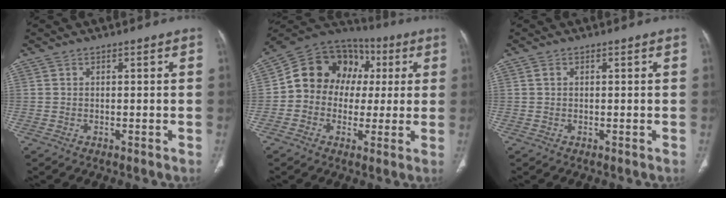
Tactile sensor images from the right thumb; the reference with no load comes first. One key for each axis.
{"total": 15.6, "fx": 1.7, "fy": 13.2, "fz": 8.1, "tx": -0.096, "ty": 0.040, "tz": 0.019}
{"total": 0.7, "fx": 0.2, "fy": 0.4, "fz": 0.5, "tx": -0.008, "ty": 0.003, "tz": 0.004}